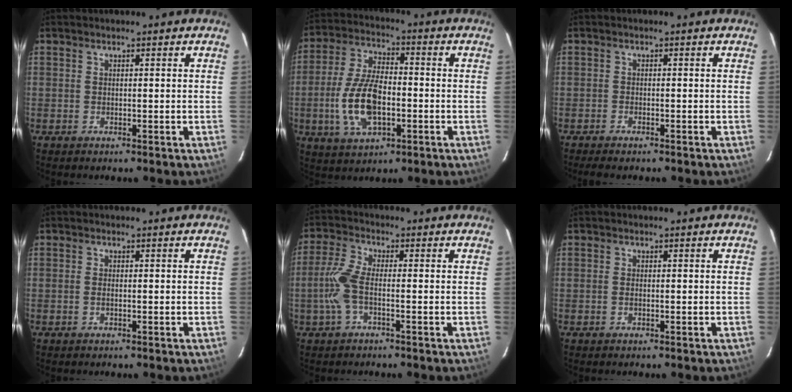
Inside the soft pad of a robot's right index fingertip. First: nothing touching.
{"total": 13.4, "force": [-3.1, 6.7, 11.2], "torque": [-0.236, 0.001, -0.053]}
{"total": 2.6, "force": [-2.3, 0.6, 1.1], "torque": [-0.036, -0.010, -0.039]}
{"total": 0.8, "force": [-0.2, 0.3, 0.7], "torque": [-0.017, 0.000, -0.005]}
{"total": 6.1, "force": [-1.6, 1.7, 5.6], "torque": [-0.132, 0.003, -0.033]}
{"total": 0.6, "force": [-0.1, 0.2, 0.5], "torque": [-0.013, 0.000, -0.004]}